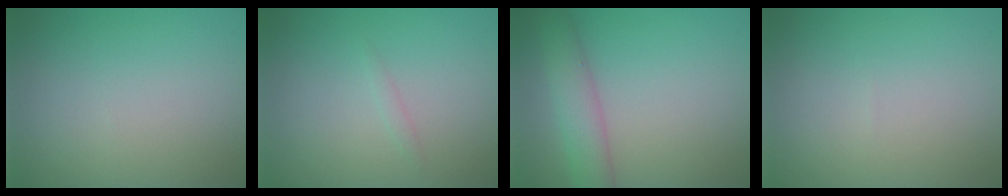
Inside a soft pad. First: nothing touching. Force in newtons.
{"total": 0.5, "press": 0.5, "slide": 0.0}
{"total": 3.7, "press": 3.7, "slide": 0.2}
{"total": 0.0}